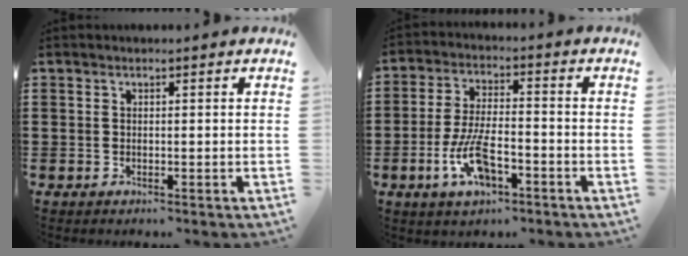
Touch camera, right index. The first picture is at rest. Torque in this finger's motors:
{"motor_torque": [1.09, 0.95, 0.18, 0.11]}